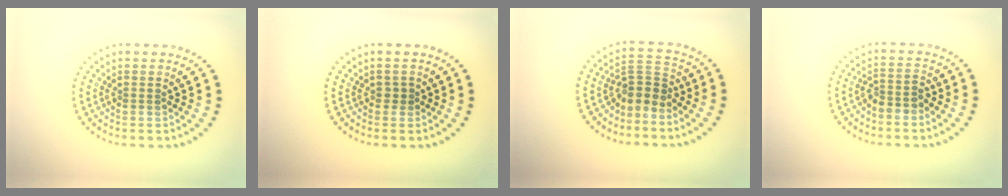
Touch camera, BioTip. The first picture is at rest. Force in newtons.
{"total": 0.7, "press": 0.6, "slide": 0.2}
{"total": 2.8, "press": 2.1, "slide": 1.9}
{"total": 2.0, "press": 1.6, "slide": 1.1}